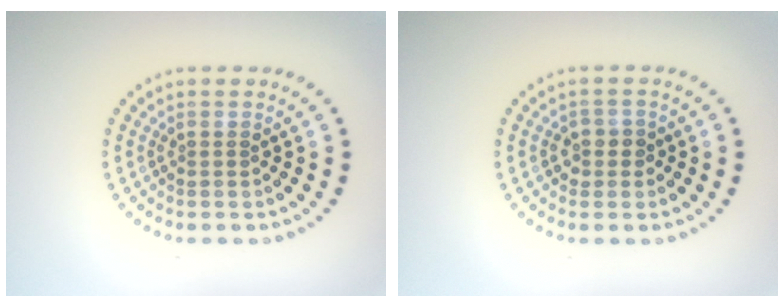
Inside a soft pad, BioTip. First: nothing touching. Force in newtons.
{"total": 1.7, "press": 1.5, "slide": 0.7}